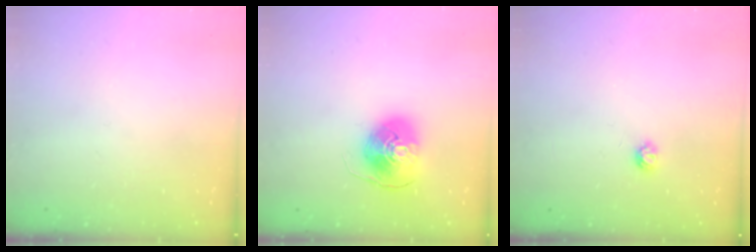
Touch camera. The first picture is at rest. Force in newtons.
{"total": 8.3, "press": 8.3, "slide": 0.5}
{"total": 4.2, "press": 4.2, "slide": 0.5}